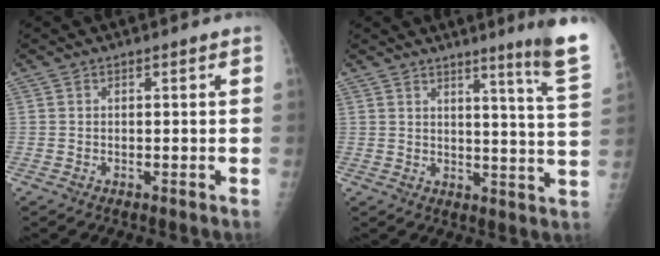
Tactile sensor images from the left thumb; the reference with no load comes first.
{"total": 11.1, "force": [8.0, -0.9, 7.6], "torque": [-0.090, -0.071, 0.091]}